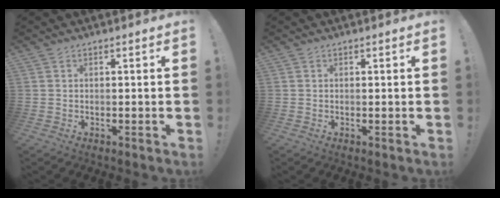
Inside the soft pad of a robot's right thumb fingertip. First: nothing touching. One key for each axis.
{"total": 0.0}